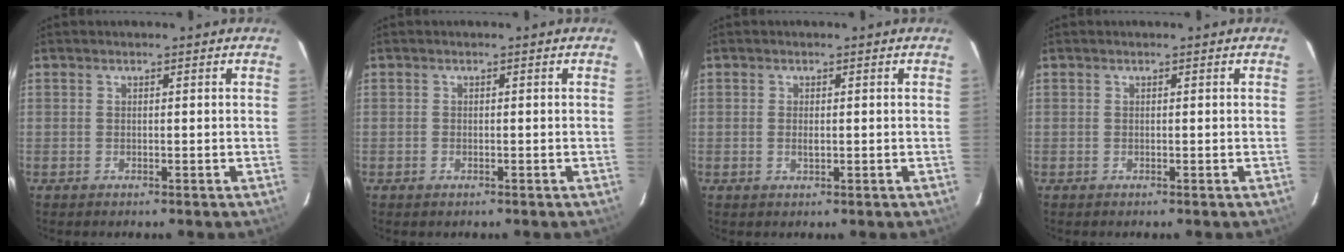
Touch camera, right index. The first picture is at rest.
{"total": 0.7, "force": [-0.5, 0.5, 0.2], "torque": [-0.003, 0.000, -0.007]}
{"total": 1.2, "force": [-0.1, 0.6, 1.0], "torque": [-0.017, 0.000, -0.001]}
{"total": 0.0}